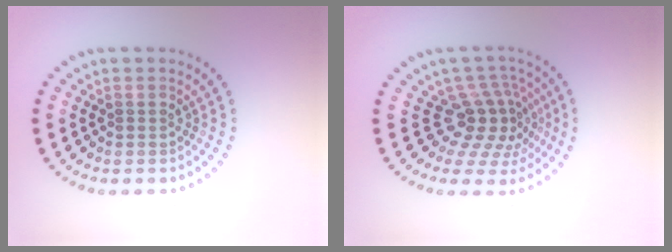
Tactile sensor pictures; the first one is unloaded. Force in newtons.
{"total": 4.3, "press": 2.9, "slide": 3.1}